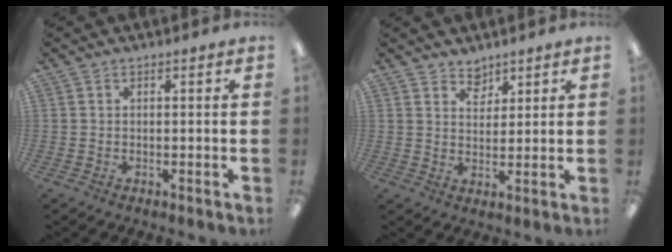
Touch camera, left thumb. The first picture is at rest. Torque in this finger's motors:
{"motor_torque": [-0.35, 0.26, -0.14, -0.15, 0.09]}